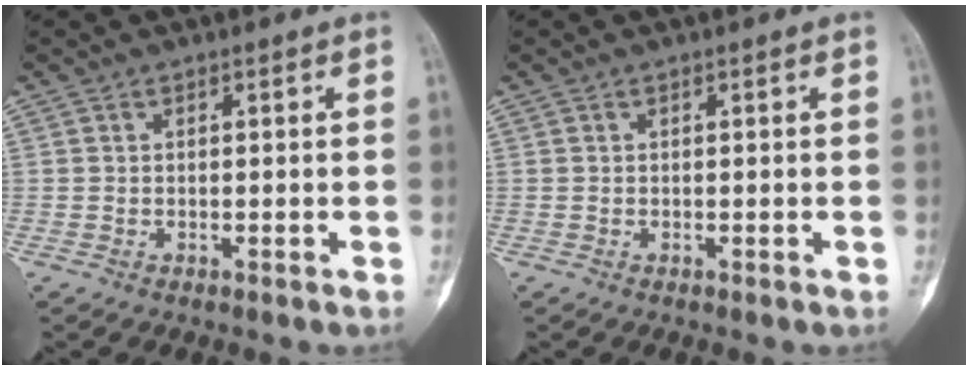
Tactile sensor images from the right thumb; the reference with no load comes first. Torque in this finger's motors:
{"motor_torque": [0.55, 0.56, 0.00, 0.00, 0.00]}